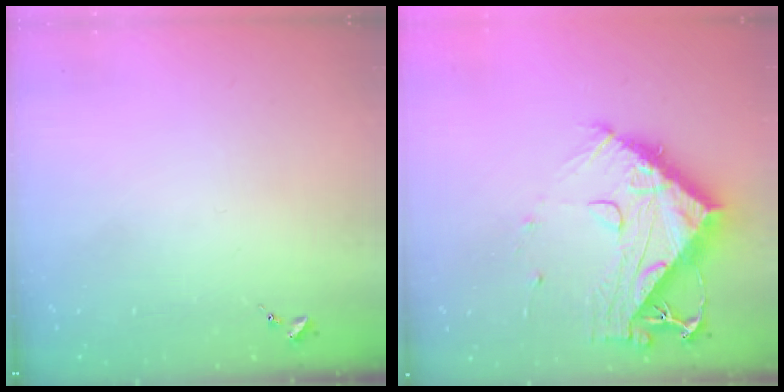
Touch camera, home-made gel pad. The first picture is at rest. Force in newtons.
{"total": 14.2, "press": 14.1, "slide": 1.2}